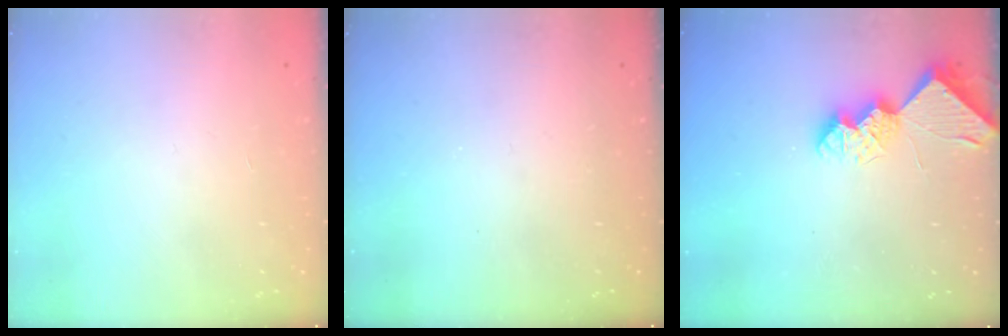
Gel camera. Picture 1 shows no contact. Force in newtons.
{"total": 0.0}
{"total": 9.1, "press": 9.1, "slide": 0.4}